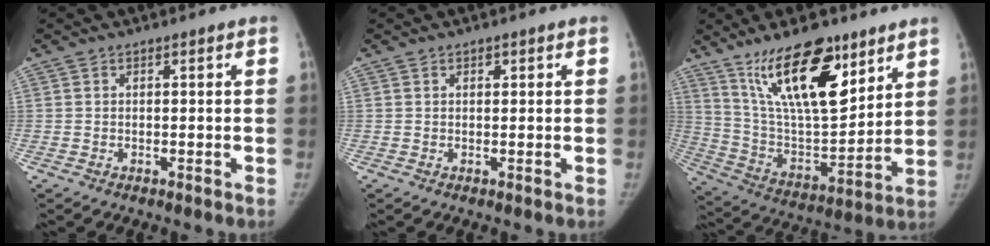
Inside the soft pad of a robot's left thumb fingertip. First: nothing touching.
{"total": 0.8, "force": [0.4, 0.6, 0.4], "torque": [-0.001, -0.001, 0.006]}
{"total": 21.3, "force": [13.0, 8.1, 14.8], "torque": [-0.216, -0.065, 0.243]}